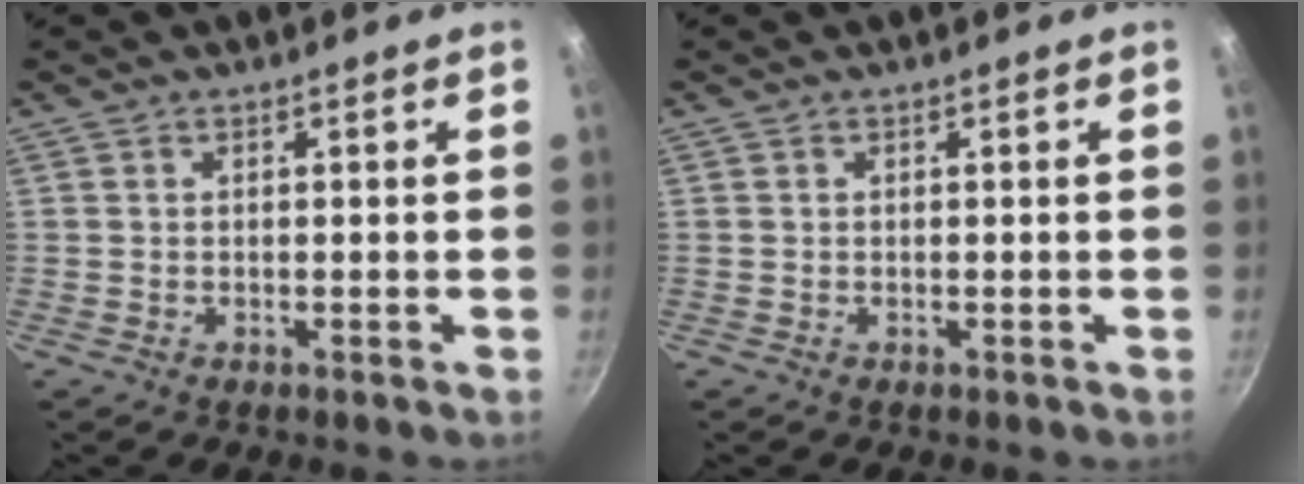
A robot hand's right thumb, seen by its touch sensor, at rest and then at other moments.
{"total": 0.0}